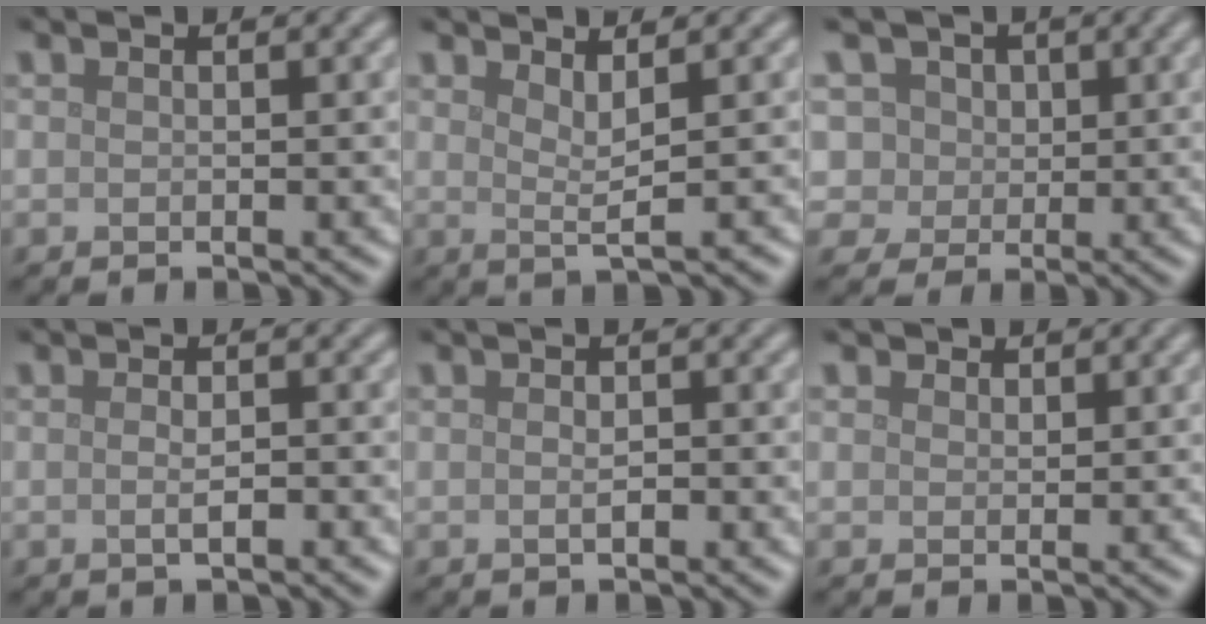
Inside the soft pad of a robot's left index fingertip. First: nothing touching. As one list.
[{"total": 2.1, "force": [1.0, 0.4, 1.8], "torque": [-0.027, -0.004, 0.017]}, {"total": 8.4, "force": [3.7, 6.5, 3.9], "torque": [-0.060, 0.022, 0.030]}, {"total": 1.7, "force": [-0.4, 0.5, 1.5], "torque": [-0.029, -0.002, -0.008]}, {"total": 1.4, "force": [-0.3, 0.6, 1.3], "torque": [-0.023, 0.000, -0.005]}, {"total": 1.0, "force": [0.7, 0.7, 0.2], "torque": [-0.003, -0.002, 0.008]}]